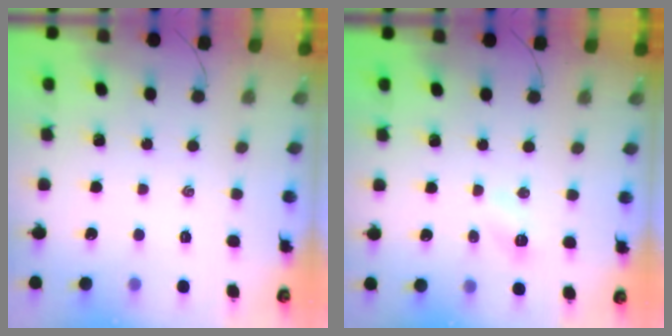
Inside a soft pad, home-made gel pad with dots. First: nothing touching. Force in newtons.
{"total": 4.2, "press": 4.0, "slide": 1.1}